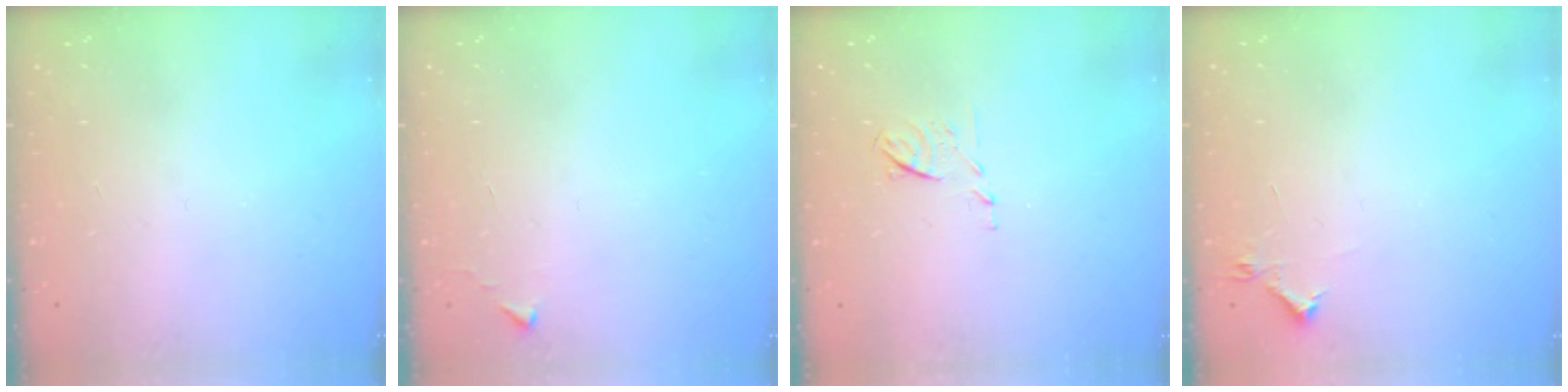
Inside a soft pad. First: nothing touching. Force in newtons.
{"total": 2.7, "press": 2.6, "slide": 0.4}
{"total": 4.8, "press": 4.7, "slide": 0.9}
{"total": 3.9, "press": 3.8, "slide": 0.6}